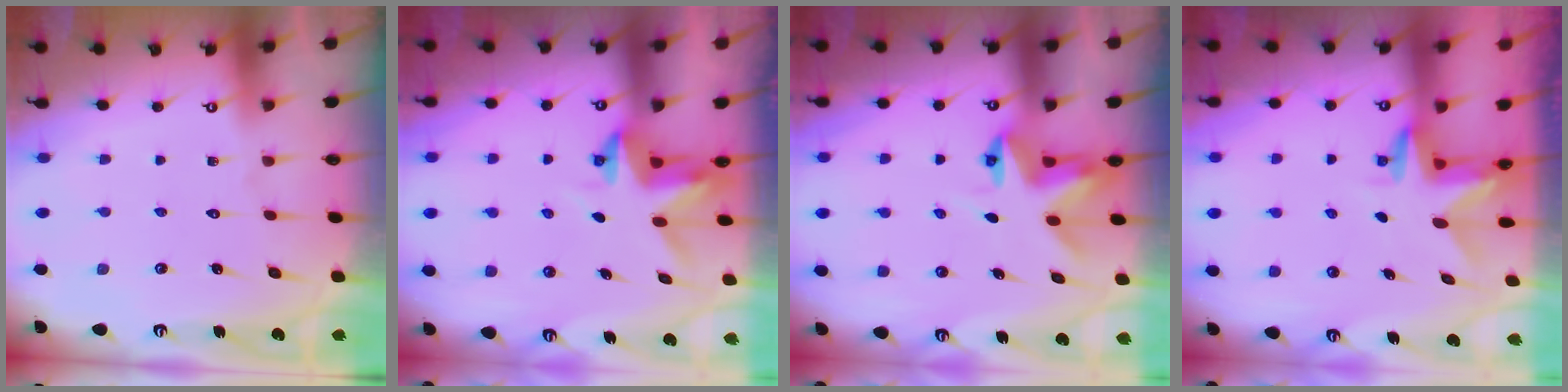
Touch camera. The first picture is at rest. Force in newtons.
{"total": 3.5, "press": 3.5, "slide": 0.2}
{"total": 4.5, "press": 4.5, "slide": 0.5}
{"total": 3.1, "press": 3.1, "slide": 0.2}